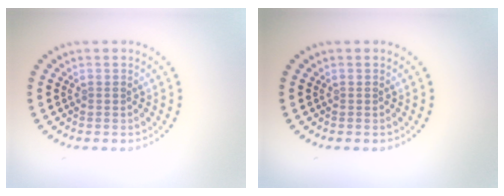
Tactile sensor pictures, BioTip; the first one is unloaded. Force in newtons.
{"total": 0.0}